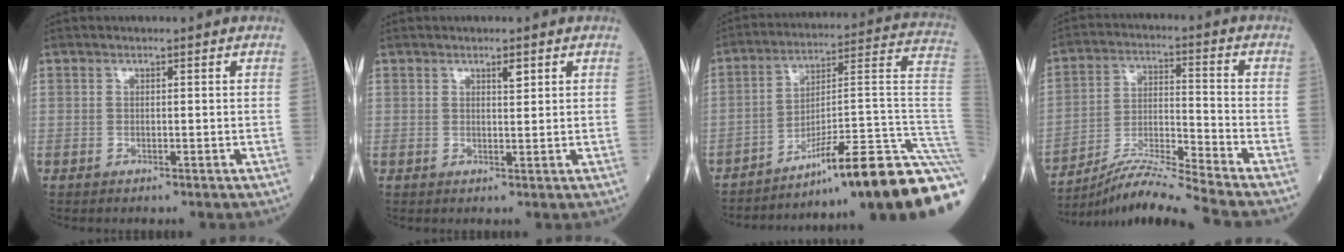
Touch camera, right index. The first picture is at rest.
{"total": 1.5, "force": [0.9, 0.3, 1.1], "torque": [-0.018, -0.002, 0.014]}
{"total": 24.6, "force": [-17.2, -0.1, 17.5], "torque": [-0.127, 0.022, -0.255]}
{"total": 11.4, "force": [-10.4, -2.7, 4.0], "torque": [-0.074, -0.002, -0.188]}